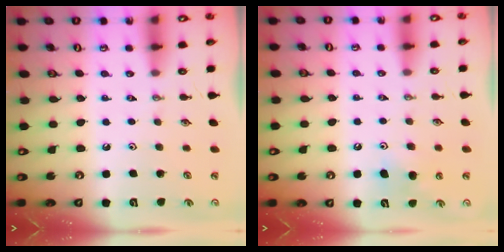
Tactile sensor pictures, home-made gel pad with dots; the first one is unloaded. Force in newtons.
{"total": 6.0, "press": 5.9, "slide": 1.0}